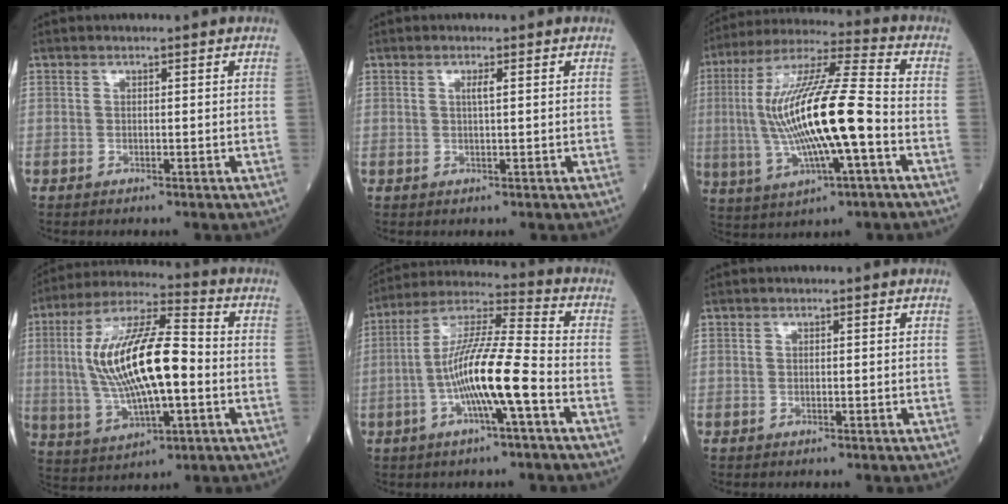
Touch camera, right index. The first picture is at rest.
{"total": 1.2, "force": [0.4, 0.0, 1.1], "torque": [-0.024, 0.001, 0.006]}
{"total": 19.3, "force": [-2.3, 2.4, 19.0], "torque": [-0.382, 0.007, -0.040]}
{"total": 17.5, "force": [-0.5, 4.7, 16.8], "torque": [-0.336, 0.015, -0.006]}
{"total": 13.4, "force": [-3.9, 0.7, 12.8], "torque": [-0.244, 0.007, -0.076]}
{"total": 0.0}